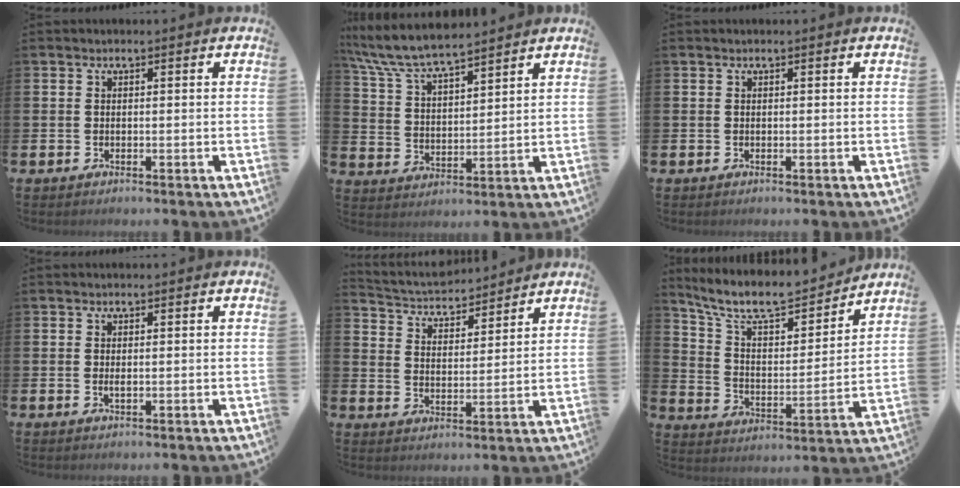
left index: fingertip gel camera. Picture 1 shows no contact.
{"total": 7.2, "force": [6.8, 1.0, 2.0], "torque": [-0.074, -0.033, 0.122]}
{"total": 0.0}
{"total": 0.6, "force": [0.0, 0.2, 0.6], "torque": [-0.012, 0.001, 0.000]}
{"total": 4.4, "force": [4.2, 1.1, 0.1], "torque": [-0.029, -0.031, 0.071]}
{"total": 9.6, "force": [8.6, 2.5, 3.5], "torque": [-0.102, -0.059, 0.147]}